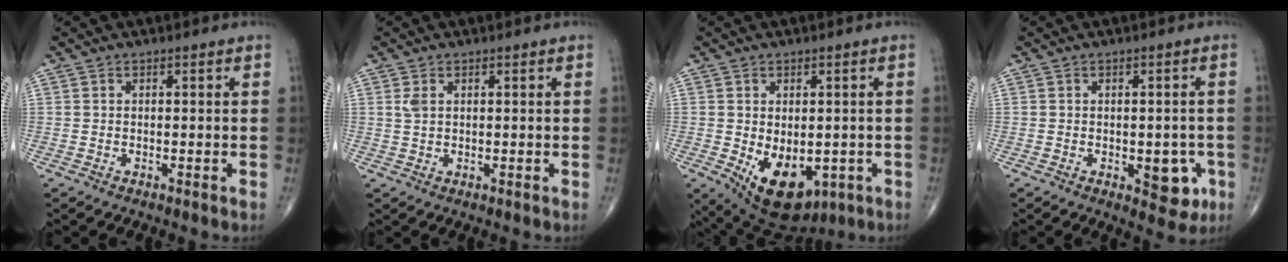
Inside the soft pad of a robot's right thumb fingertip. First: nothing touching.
{"total": 1.8, "force": [0.7, 1.0, 1.3], "torque": [-0.029, 0.004, 0.019]}
{"total": 12.2, "force": [-3.3, 7.5, 9.0], "torque": [-0.119, -0.010, -0.027]}
{"total": 6.5, "force": [-2.0, 3.4, 5.1], "torque": [-0.034, 0.004, -0.018]}